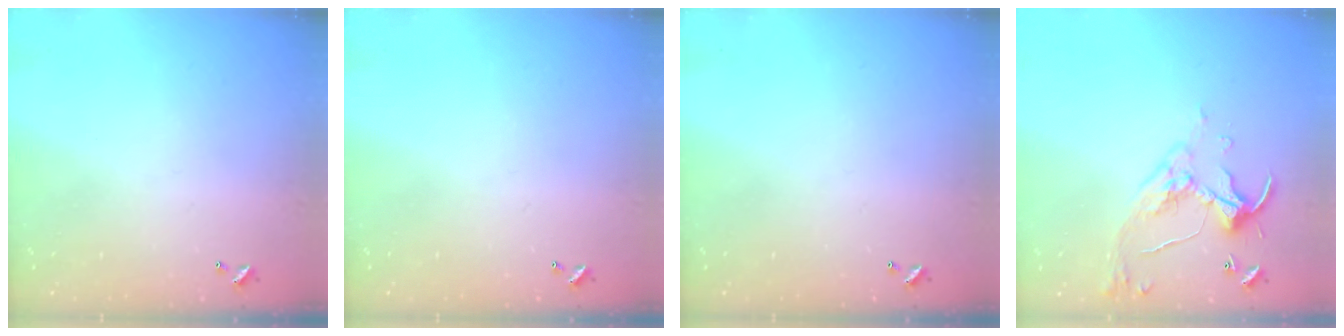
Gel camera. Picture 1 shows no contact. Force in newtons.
{"total": 0.0}
{"total": 0.0}
{"total": 6.2, "press": 6.2, "slide": 0.7}